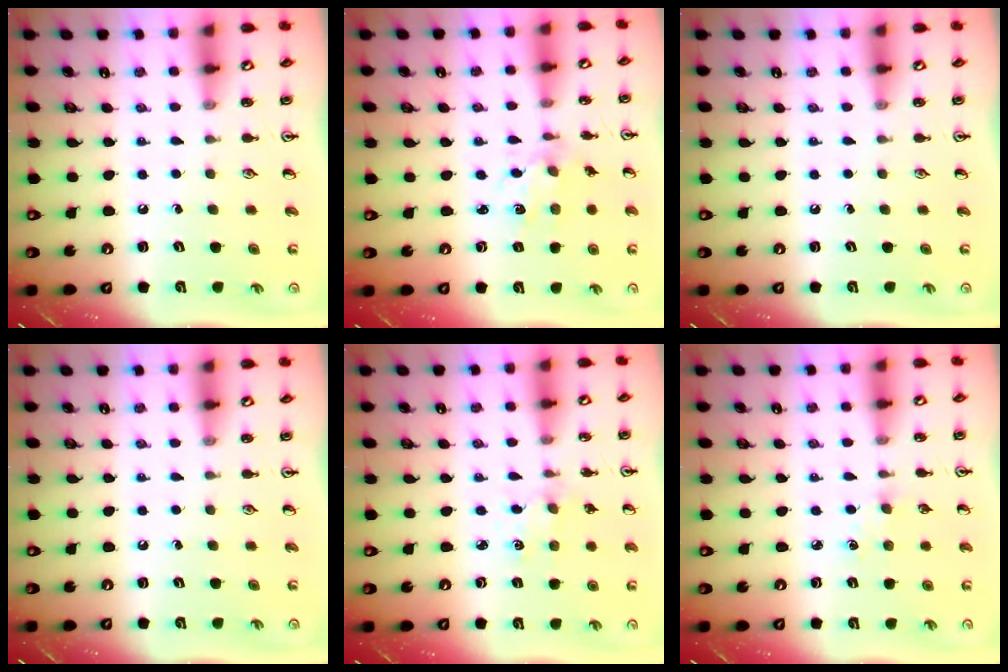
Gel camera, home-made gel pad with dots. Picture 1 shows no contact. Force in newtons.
{"total": 2.9, "press": 2.9, "slide": 0.2}
{"total": 0.0}
{"total": 0.0}
{"total": 1.8, "press": 1.8, "slide": 0.3}
{"total": 2.7, "press": 2.7, "slide": 0.4}